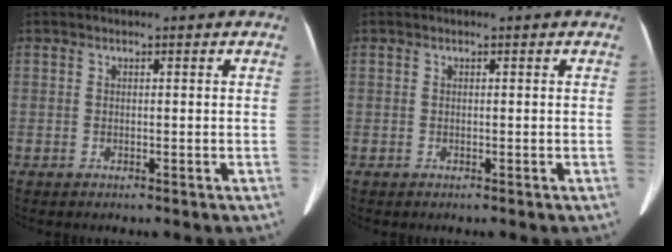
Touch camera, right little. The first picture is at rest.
{"total": 0.0}